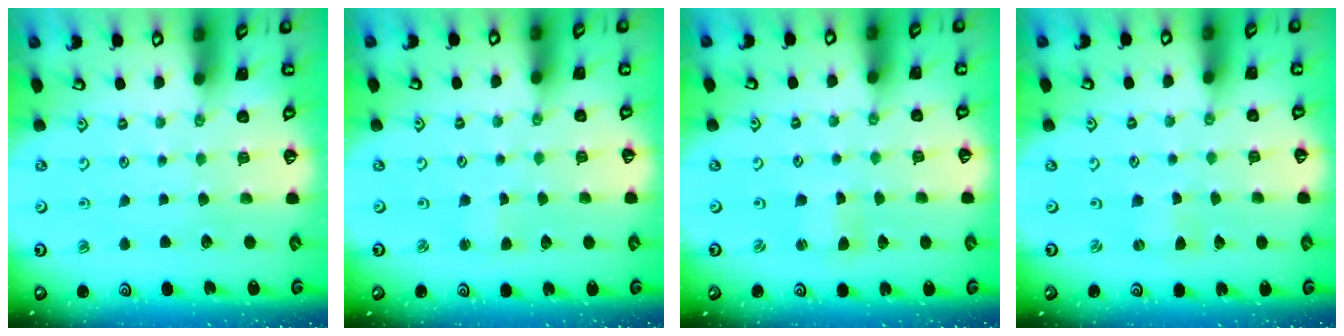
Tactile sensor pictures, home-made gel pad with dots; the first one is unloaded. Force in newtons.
{"total": 1.0, "press": 0.9, "slide": 0.1}
{"total": 1.4, "press": 1.4, "slide": 0.3}
{"total": 0.8, "press": 0.7, "slide": 0.2}